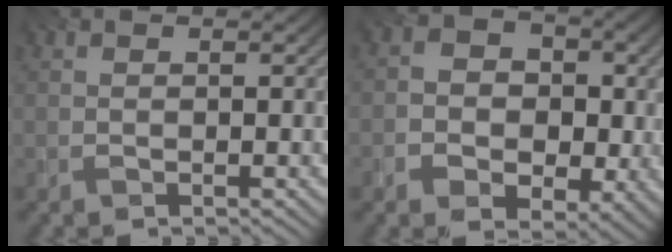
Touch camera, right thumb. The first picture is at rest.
{"total": 7.7, "force": [-1.6, 6.3, 4.1], "torque": [-0.075, -0.018, -0.037]}